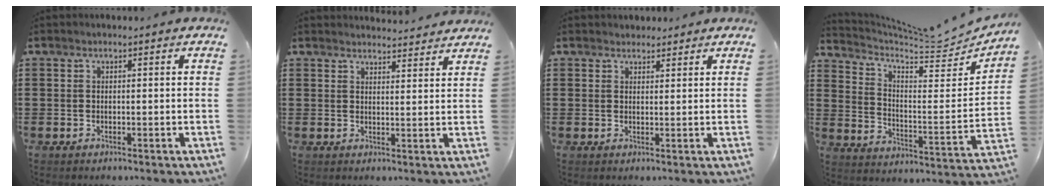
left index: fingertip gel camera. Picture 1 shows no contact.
{"total": 3.0, "force": [3.0, 0.1, 0.1], "torque": [-0.003, -0.015, 0.054]}
{"total": 1.8, "force": [1.6, 0.6, 0.0], "torque": [-0.003, 0.004, 0.033]}
{"total": 5.7, "force": [5.0, 1.0, 2.6], "torque": [-0.068, -0.044, 0.078]}